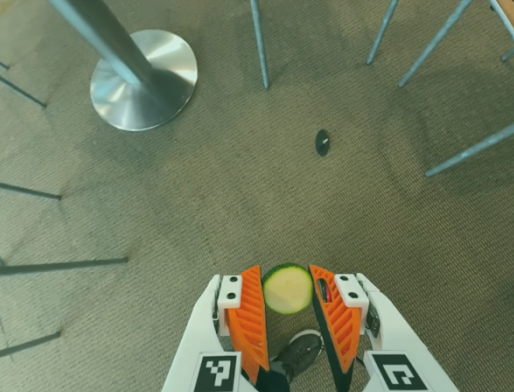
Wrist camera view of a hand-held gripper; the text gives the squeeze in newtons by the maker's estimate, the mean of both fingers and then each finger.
{"total": 7.0, "left": 6.2, "right": 7.7}